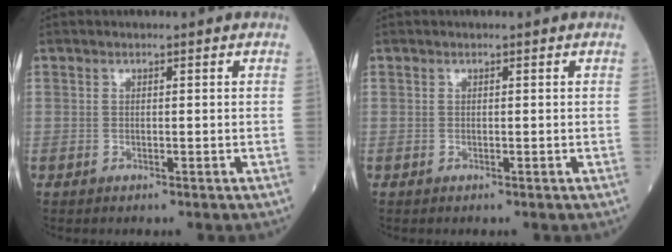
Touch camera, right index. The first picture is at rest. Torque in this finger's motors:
{"motor_torque": [0.03, 0.03, 0.00, -0.01]}